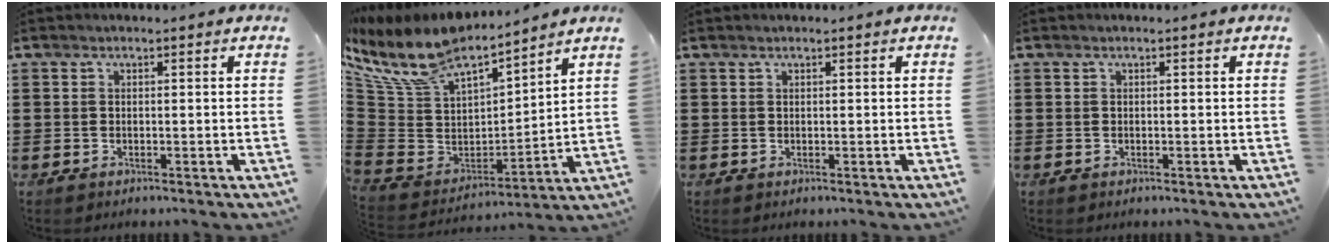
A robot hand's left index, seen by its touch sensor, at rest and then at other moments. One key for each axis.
{"total": 10.9, "fx": 8.7, "fy": 3.8, "fz": 5.5, "tx": -0.155, "ty": -0.068, "tz": 0.149}
{"total": 0.0}
{"total": 0.0}